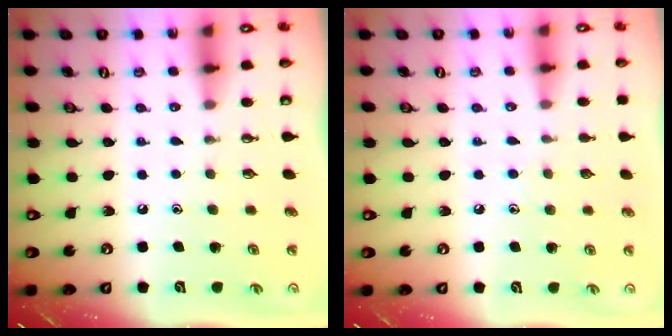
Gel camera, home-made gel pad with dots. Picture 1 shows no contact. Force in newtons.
{"total": 5.7, "press": 5.7, "slide": 0.8}